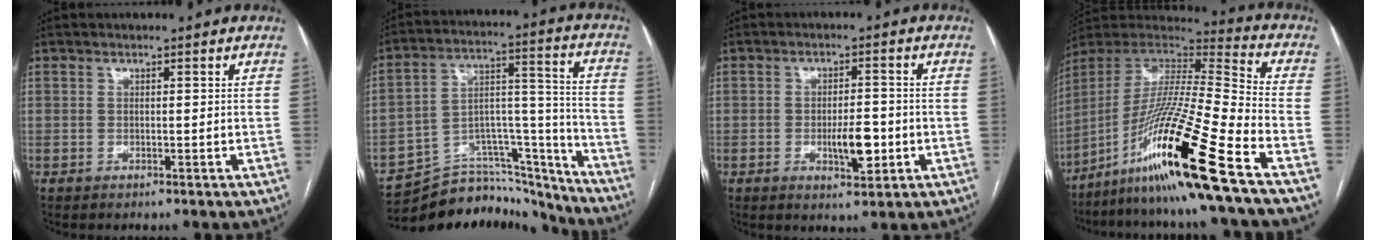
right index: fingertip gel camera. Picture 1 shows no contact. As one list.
[{"total": 20.4, "force": [-19.3, 5.2, 3.8], "torque": [-0.054, 0.062, -0.292]}, {"total": 5.7, "force": [-1.5, 1.8, 5.2], "torque": [-0.086, -0.004, -0.018]}, {"total": 23.0, "force": [-13.6, -1.5, 18.5], "torque": [-0.379, -0.035, -0.257]}]